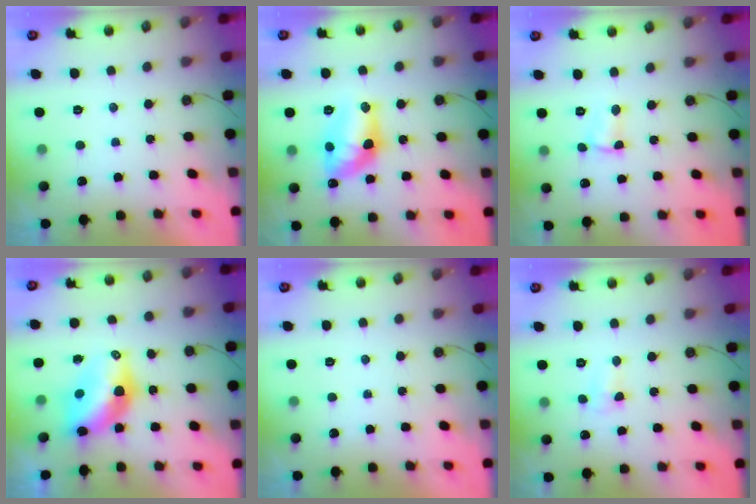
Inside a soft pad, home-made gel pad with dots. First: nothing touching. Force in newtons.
{"total": 12.7, "press": 12.7, "slide": 1.0}
{"total": 3.9, "press": 2.5, "slide": 2.9}
{"total": 10.7, "press": 10.6, "slide": 0.9}
{"total": 0.0}
{"total": 5.1, "press": 5.1, "slide": 0.7}